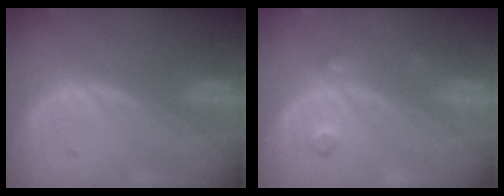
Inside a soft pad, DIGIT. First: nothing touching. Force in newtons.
{"total": 2.6, "press": 2.6, "slide": 0.3}